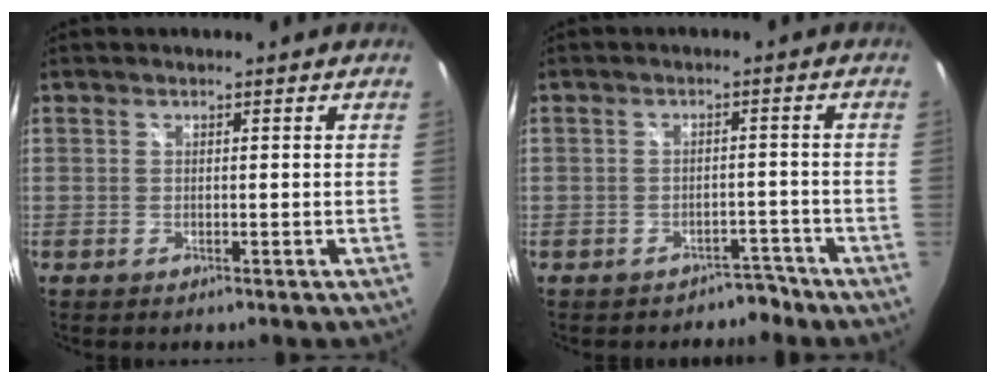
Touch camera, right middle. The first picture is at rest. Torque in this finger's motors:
{"motor_torque": [-1.21, -0.59, -0.47, -0.10]}